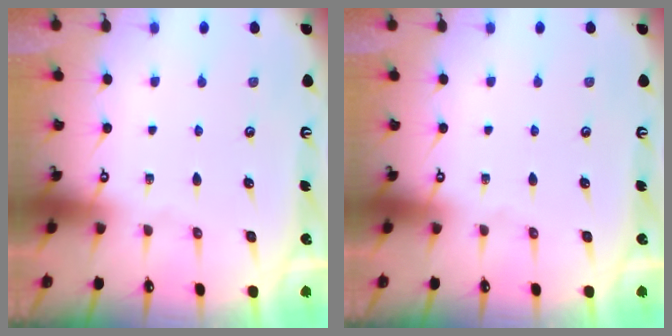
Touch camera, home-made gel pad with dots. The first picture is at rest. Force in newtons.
{"total": 0.0}